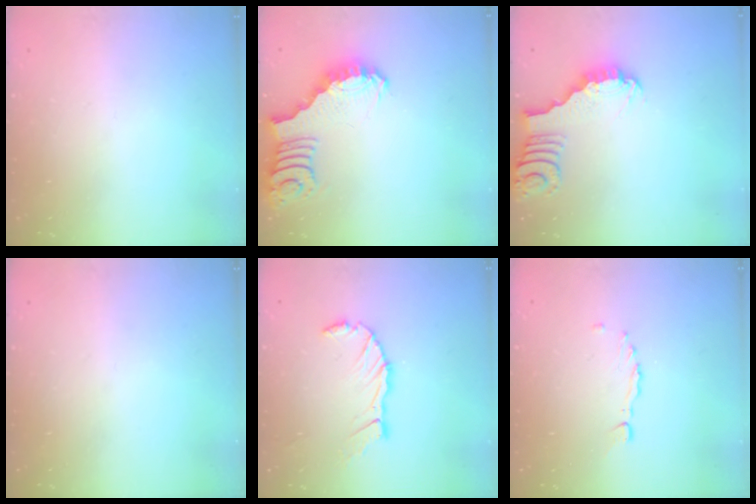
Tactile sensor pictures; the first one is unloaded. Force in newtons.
{"total": 3.3, "press": 3.2, "slide": 0.8}
{"total": 3.7, "press": 3.7, "slide": 0.2}
{"total": 0.0}
{"total": 10.8, "press": 10.7, "slide": 1.3}
{"total": 1.1, "press": 1.1, "slide": 0.3}